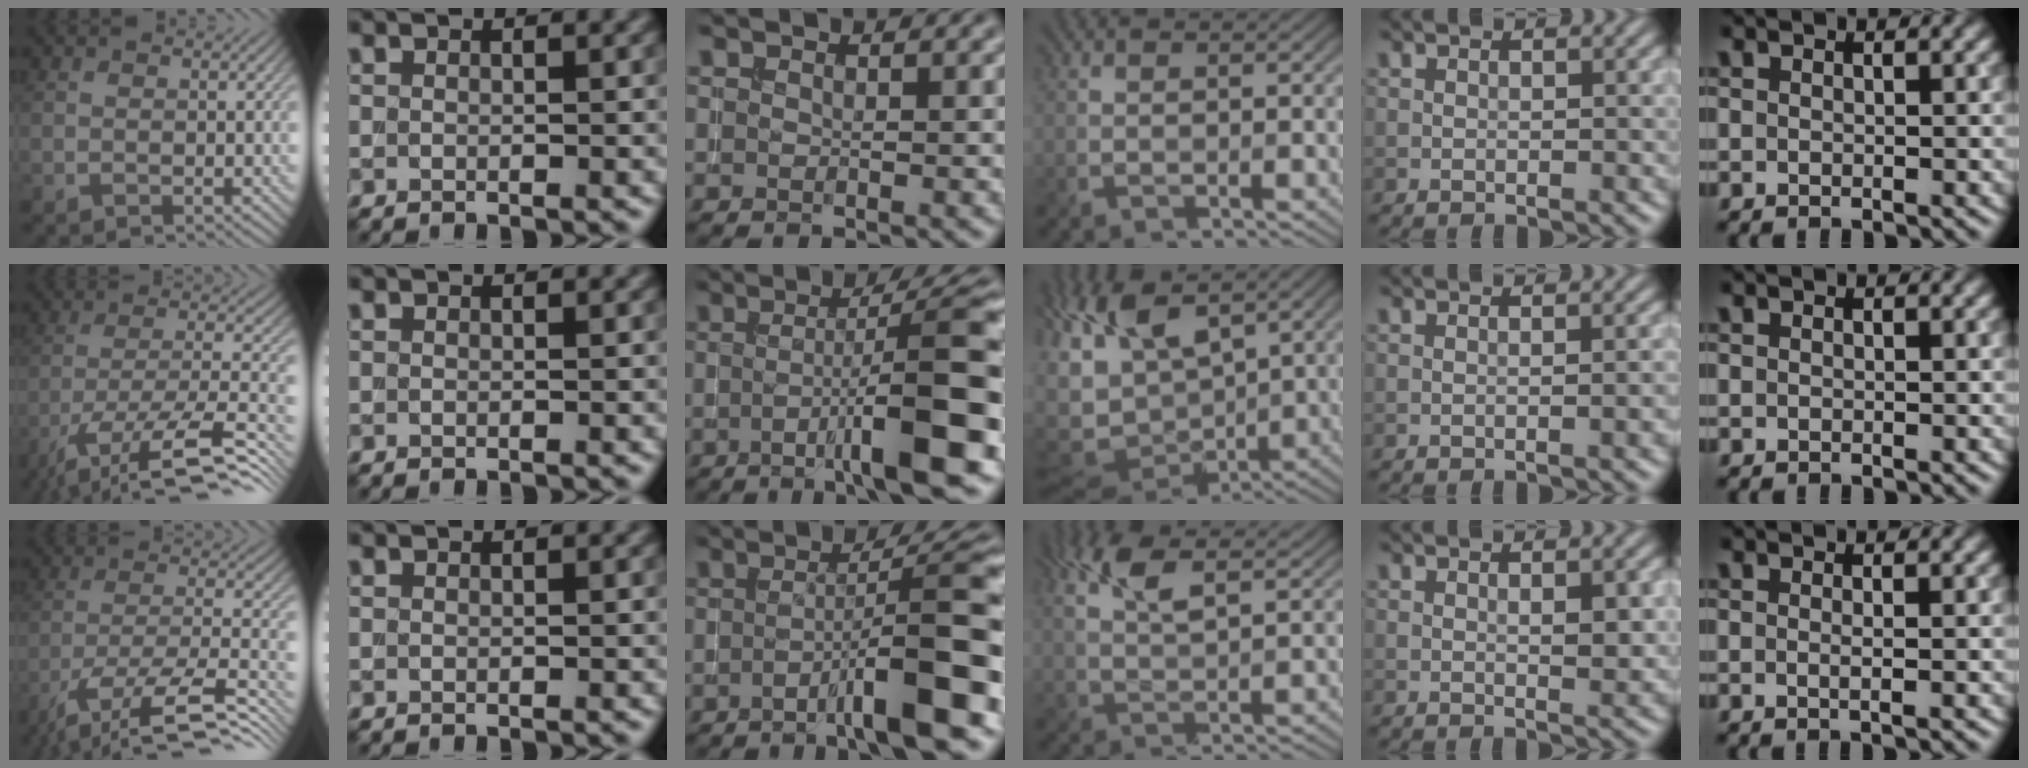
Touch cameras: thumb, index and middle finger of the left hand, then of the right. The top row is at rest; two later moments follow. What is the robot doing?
{"motion": "extract", "object": "backpack"}